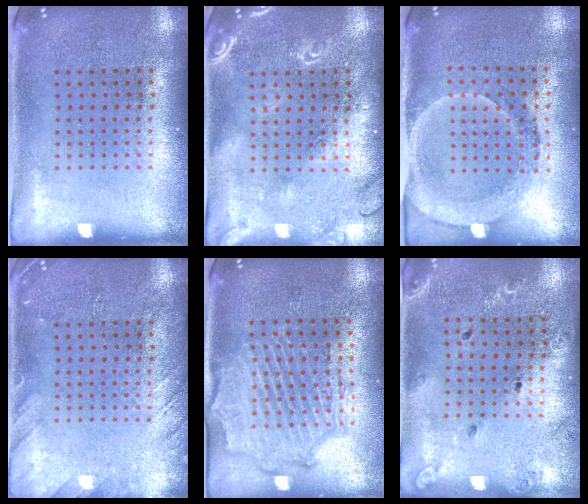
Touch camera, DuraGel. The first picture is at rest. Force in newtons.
{"total": 1.7, "press": 1.7, "slide": 0.2}
{"total": 1.8, "press": 1.6, "slide": 0.8}
{"total": 1.8, "press": 1.8, "slide": 0.1}
{"total": 2.1, "press": 2.0, "slide": 0.6}
{"total": 1.4, "press": 1.4, "slide": 0.1}